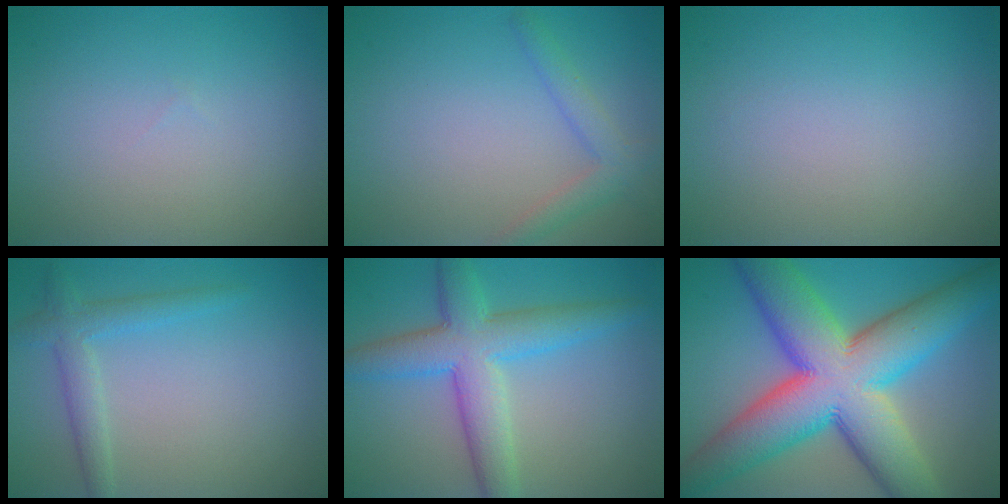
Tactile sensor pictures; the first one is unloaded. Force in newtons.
{"total": 2.3, "press": 2.3, "slide": 0.3}
{"total": 0.0}
{"total": 2.6, "press": 2.6, "slide": 0.1}
{"total": 6.6, "press": 6.6, "slide": 0.1}
{"total": 15.7, "press": 15.6, "slide": 0.6}